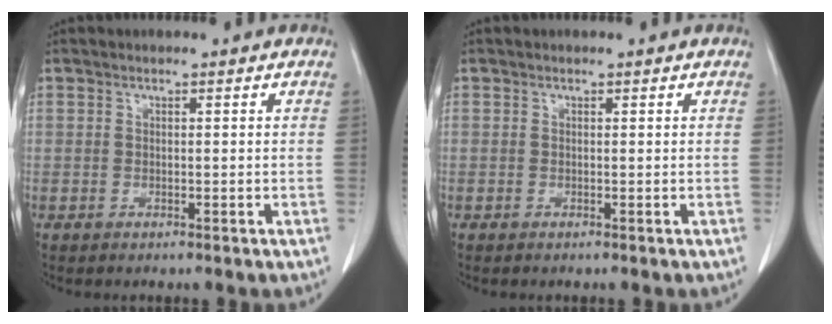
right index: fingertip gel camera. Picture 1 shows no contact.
{"total": 0.0}